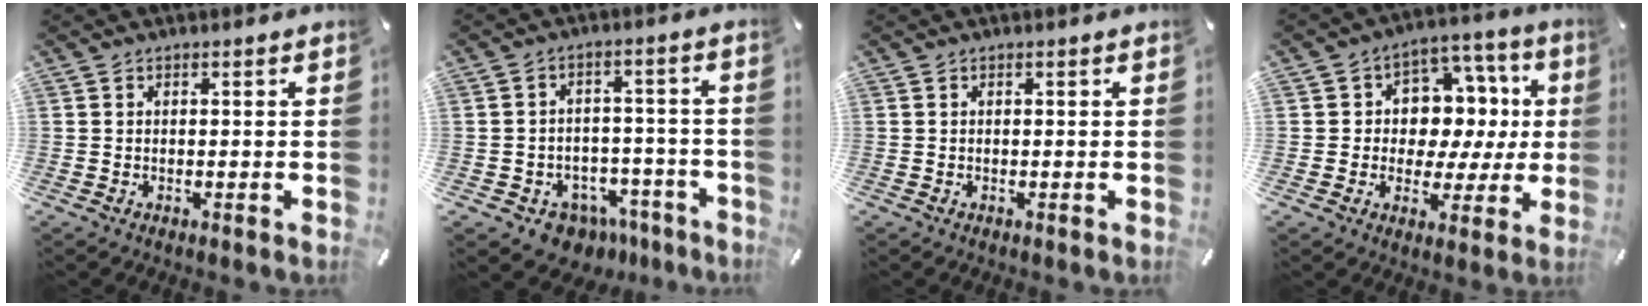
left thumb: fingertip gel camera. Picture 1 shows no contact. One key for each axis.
{"total": 6.1, "fx": -3.4, "fy": 5.0, "fz": 1.1, "tx": -0.020, "ty": 0.022, "tz": -0.056}
{"total": 0.0}
{"total": 10.6, "fx": 1.3, "fy": 9.4, "fz": 4.8, "tx": -0.055, "ty": -0.023, "tz": 0.032}